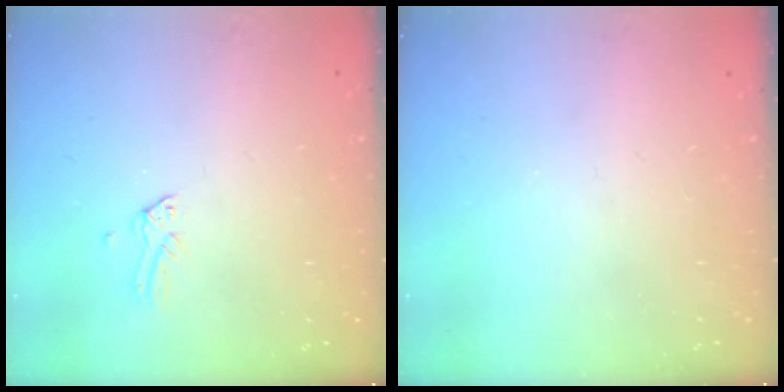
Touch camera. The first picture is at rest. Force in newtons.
{"total": 2.2, "press": 2.2, "slide": 0.0}